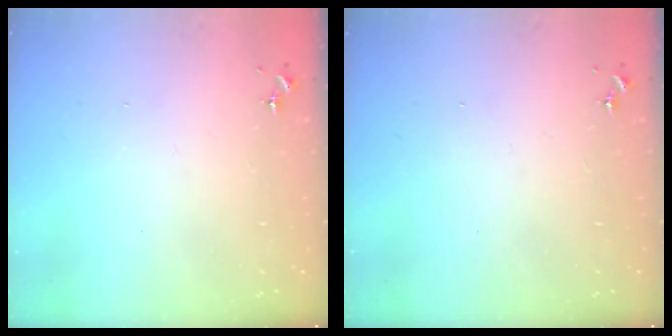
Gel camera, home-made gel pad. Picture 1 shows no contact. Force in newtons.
{"total": 0.0}